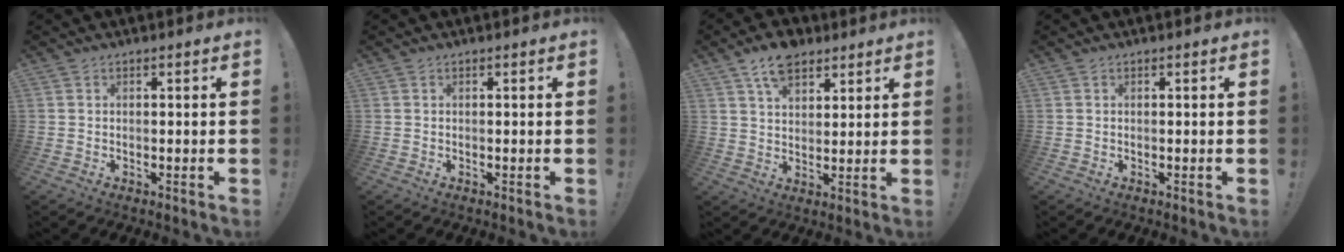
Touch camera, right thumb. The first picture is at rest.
{"total": 0.0}
{"total": 9.3, "force": [6.2, 5.3, 4.4], "torque": [-0.070, -0.026, 0.116]}
{"total": 0.0}